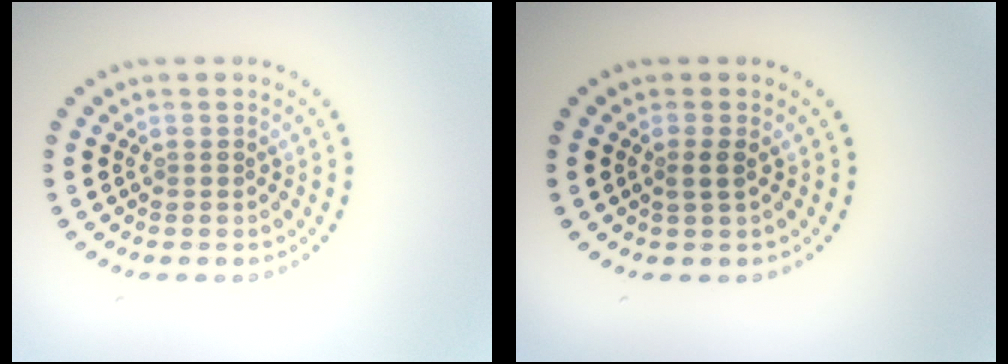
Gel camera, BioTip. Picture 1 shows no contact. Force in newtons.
{"total": 1.3, "press": 0.9, "slide": 0.9}